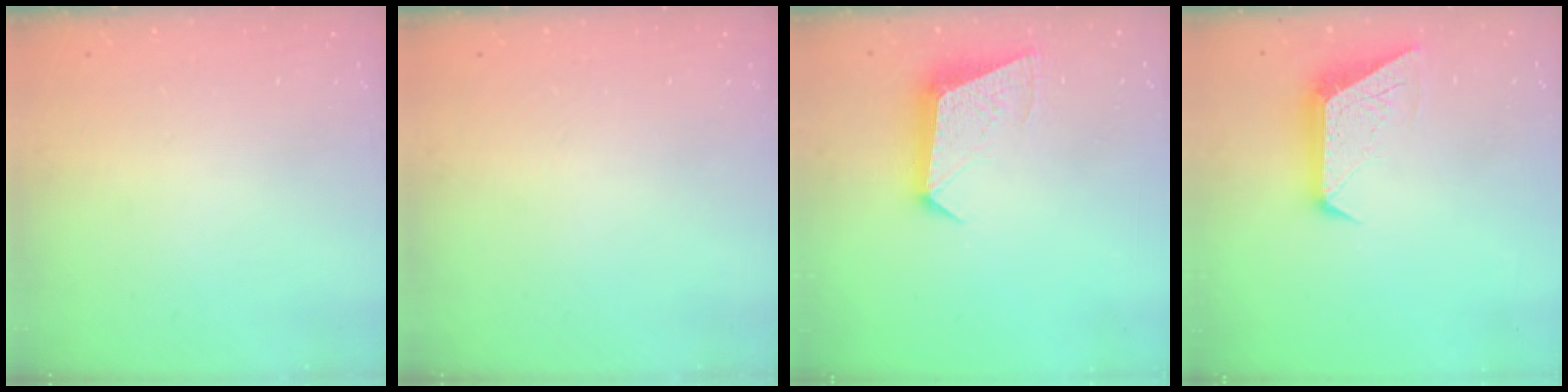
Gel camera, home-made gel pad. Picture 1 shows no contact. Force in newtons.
{"total": 0.0}
{"total": 10.3, "press": 10.3, "slide": 0.5}
{"total": 9.8, "press": 9.8, "slide": 0.7}